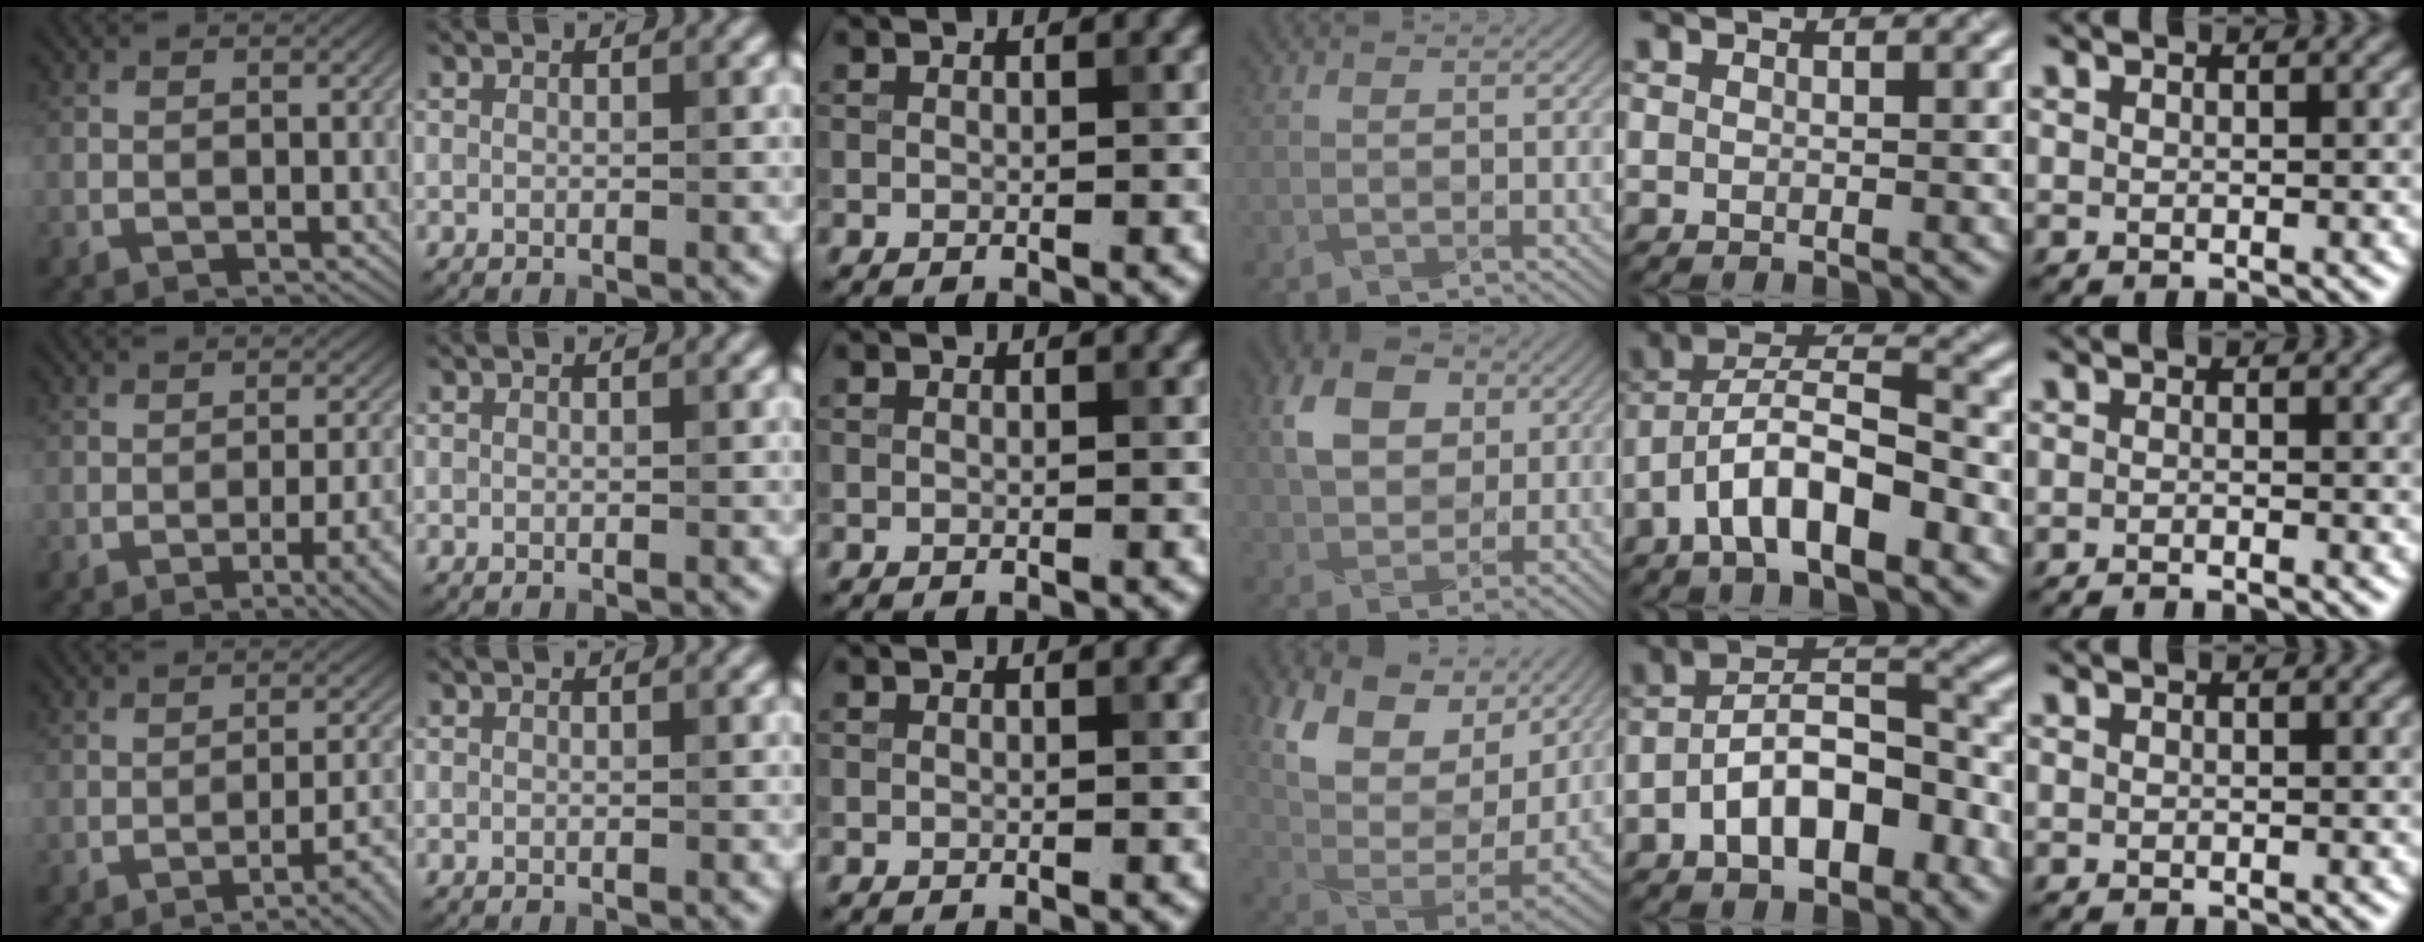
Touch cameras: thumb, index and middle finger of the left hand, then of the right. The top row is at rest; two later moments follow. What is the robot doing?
{"motion": "wrap", "object": "scarf"}